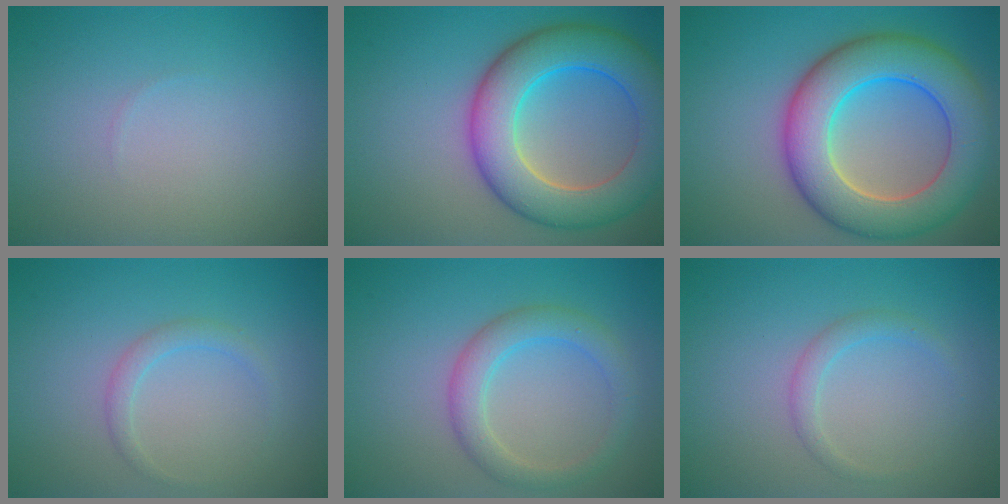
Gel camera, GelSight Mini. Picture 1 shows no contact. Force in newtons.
{"total": 9.3, "press": 9.3, "slide": 0.3}
{"total": 10.0, "press": 10.0, "slide": 0.6}
{"total": 1.4, "press": 1.4, "slide": 0.0}
{"total": 3.4, "press": 3.4, "slide": 0.1}
{"total": 1.5, "press": 1.5, "slide": 0.1}